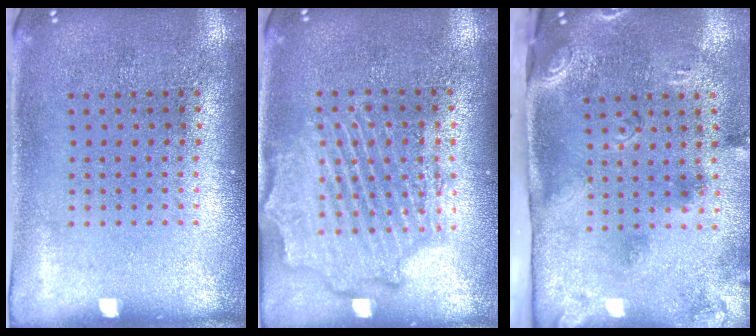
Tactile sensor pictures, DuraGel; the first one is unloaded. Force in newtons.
{"total": 2.1, "press": 2.1, "slide": 0.4}
{"total": 3.0, "press": 1.9, "slide": 2.3}